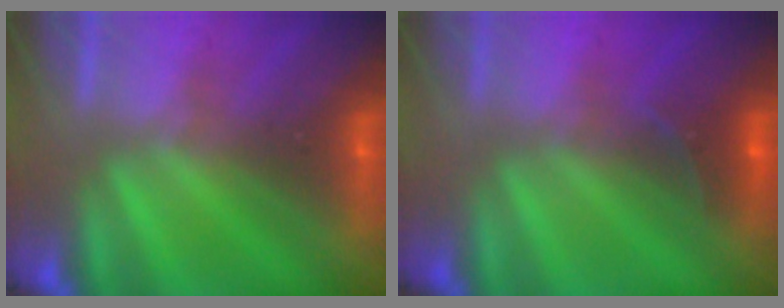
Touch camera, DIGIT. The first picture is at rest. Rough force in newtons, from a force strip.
{"total": 2.6}